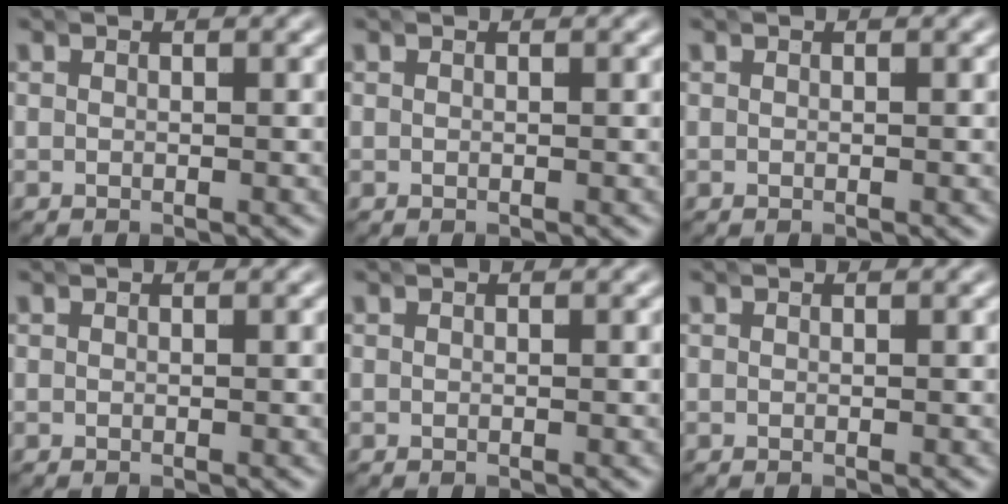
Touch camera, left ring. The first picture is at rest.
{"total": 0.0}
{"total": 0.0}
{"total": 0.0}
{"total": 0.0}
{"total": 0.0}